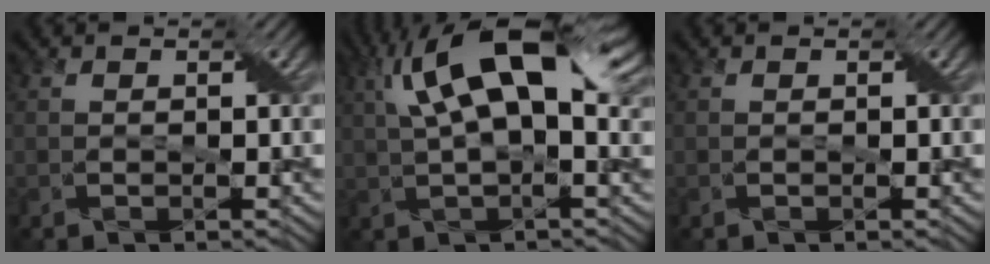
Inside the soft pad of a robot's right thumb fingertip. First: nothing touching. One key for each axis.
{"total": 13.7, "fx": 5.0, "fy": 5.0, "fz": 11.8, "tx": -0.204, "ty": 0.026, "tz": 0.073}
{"total": 0.0}